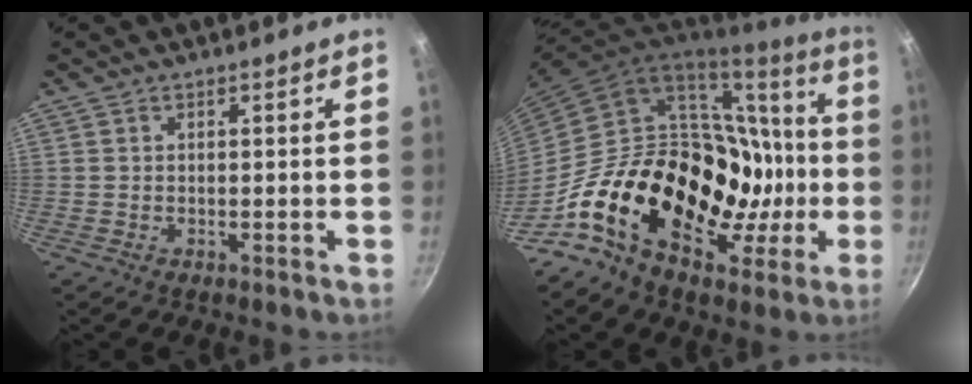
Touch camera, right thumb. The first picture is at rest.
{"total": 30.8, "force": [-6.0, 20.2, 22.4], "torque": [-0.323, 0.040, -0.078]}